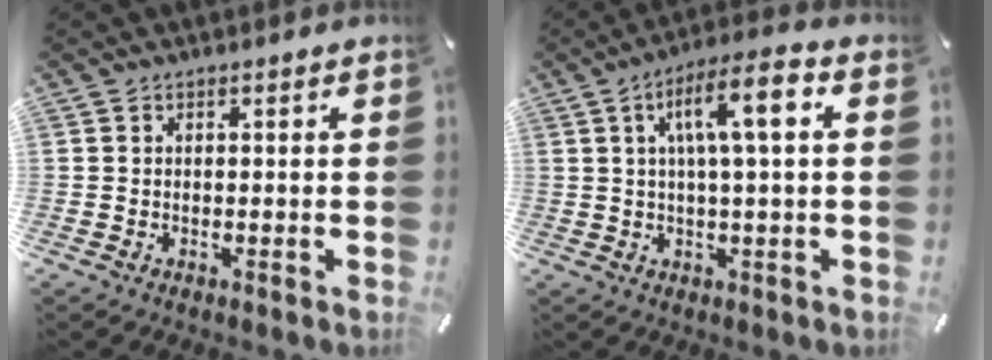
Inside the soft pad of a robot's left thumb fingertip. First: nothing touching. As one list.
[{"total": 10.6, "force": [2.8, 2.4, 9.9], "torque": [-0.172, 0.005, 0.041]}]